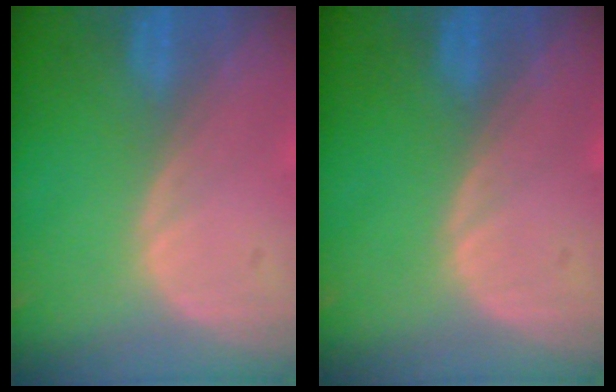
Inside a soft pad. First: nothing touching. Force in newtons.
{"total": 0.0}